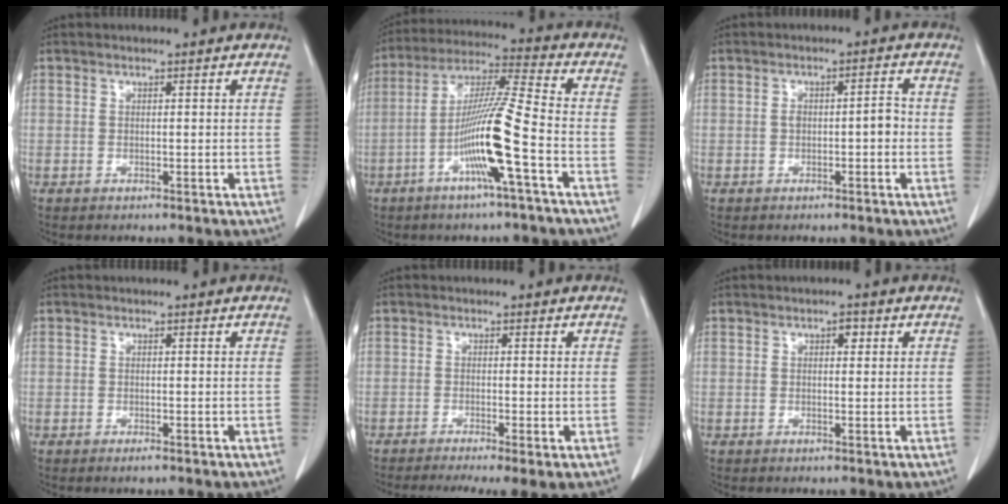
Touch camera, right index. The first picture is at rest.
{"total": 12.4, "force": [-4.4, -0.8, 11.6], "torque": [-0.223, 0.003, -0.089]}
{"total": 3.2, "force": [-0.4, 1.2, 3.0], "torque": [-0.048, 0.013, -0.004]}
{"total": 0.7, "force": [-0.5, 0.2, 0.4], "torque": [-0.006, -0.001, -0.006]}
{"total": 6.8, "force": [-4.7, 0.9, 4.9], "torque": [-0.072, -0.017, -0.077]}
{"total": 1.4, "force": [0.6, 0.7, 1.0], "torque": [-0.012, 0.003, 0.006]}